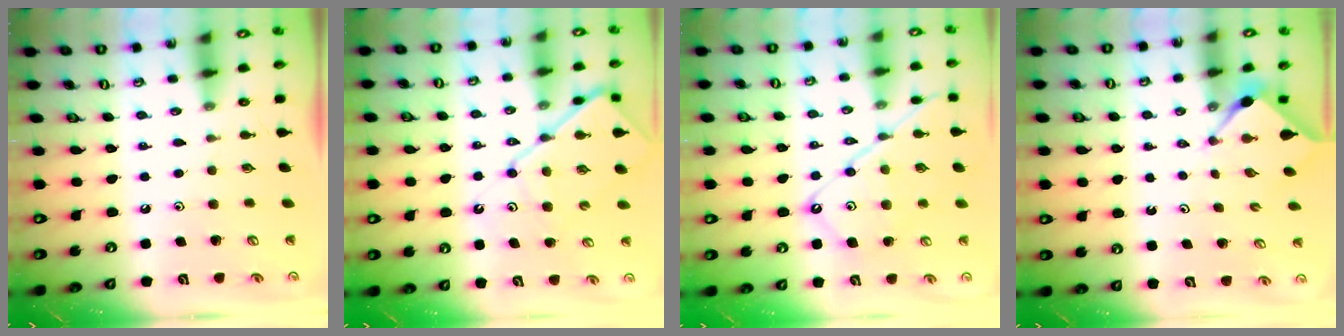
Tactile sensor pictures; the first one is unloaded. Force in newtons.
{"total": 12.0, "press": 12.0, "slide": 1.3}
{"total": 12.6, "press": 12.5, "slide": 1.3}
{"total": 3.1, "press": 3.1, "slide": 0.2}